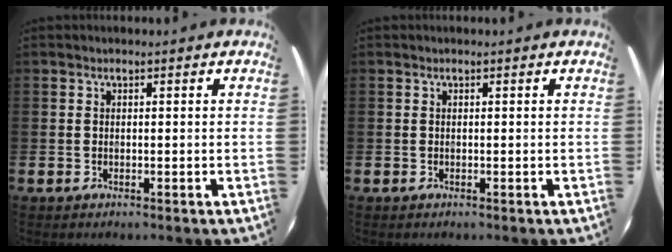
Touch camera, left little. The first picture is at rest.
{"total": 0.0}